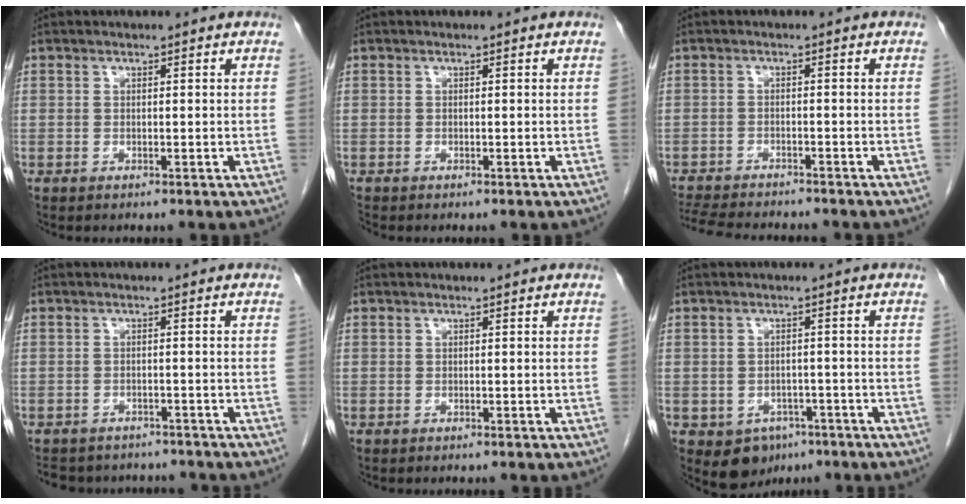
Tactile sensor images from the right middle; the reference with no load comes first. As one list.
[{"total": 0.0}, {"total": 11.2, "force": [-10.1, 1.9, 4.3], "torque": [-0.078, -0.010, -0.148]}, {"total": 9.3, "force": [-8.4, 3.6, 1.8], "torque": [-0.033, 0.010, -0.101]}, {"total": 0.0}, {"total": 5.2, "force": [-2.9, 4.0, 1.7], "torque": [-0.021, 0.004, -0.033]}]